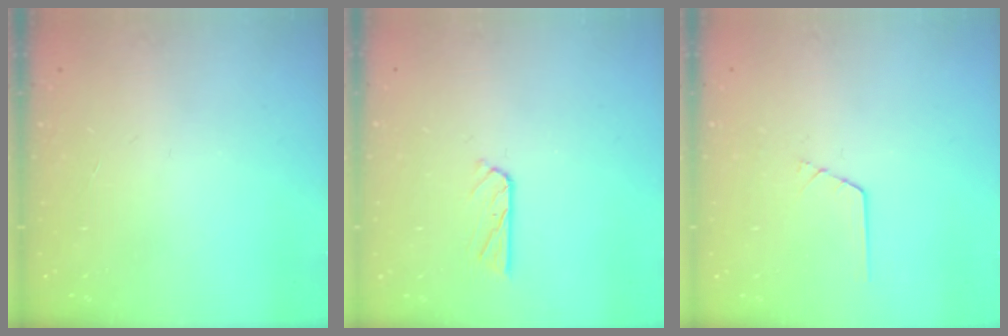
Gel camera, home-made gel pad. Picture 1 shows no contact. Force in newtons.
{"total": 5.0, "press": 5.0, "slide": 0.3}
{"total": 0.5, "press": 0.5, "slide": 0.2}